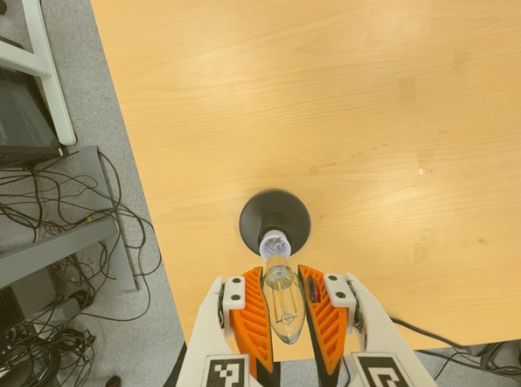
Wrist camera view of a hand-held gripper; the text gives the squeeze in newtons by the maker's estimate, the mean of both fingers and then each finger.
{"total": 23.8, "left": 25.1, "right": 22.5}